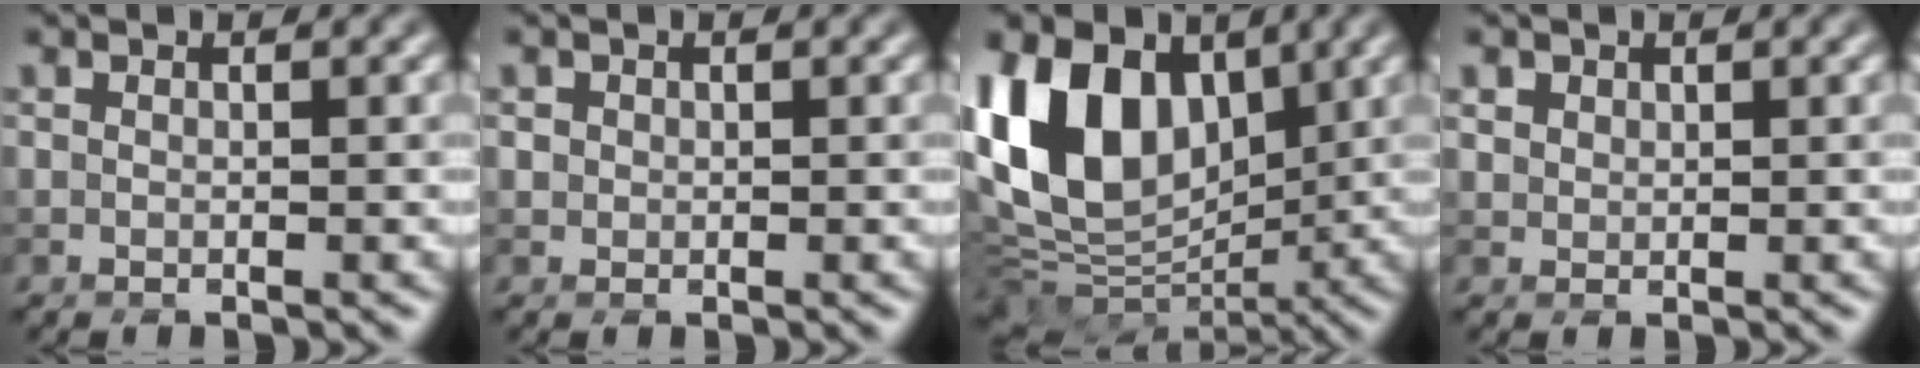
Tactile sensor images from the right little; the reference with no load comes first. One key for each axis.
{"total": 1.6, "fx": 0.8, "fy": 1.2, "fz": 0.5, "tx": 0.002, "ty": 0.014, "tz": 0.001}
{"total": 12.7, "fx": 3.6, "fy": 8.6, "fz": 8.6, "tx": -0.180, "ty": 0.017, "tz": 0.056}
{"total": 2.7, "fx": 1.7, "fy": 1.8, "fz": 1.1, "tx": -0.026, "ty": 0.013, "tz": 0.024}